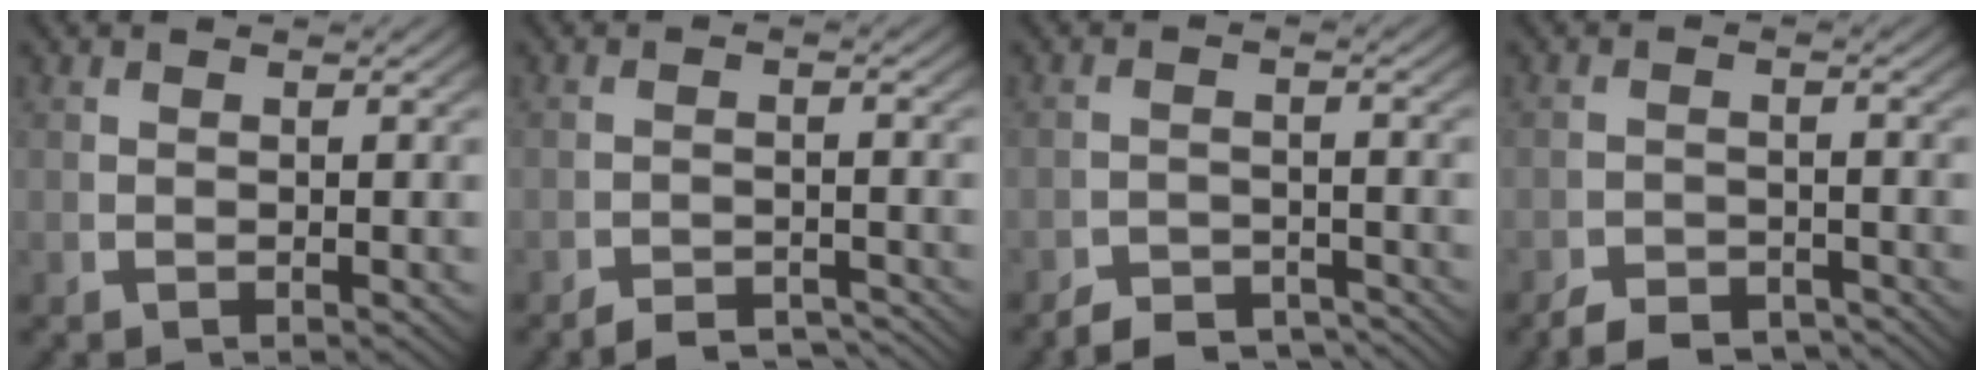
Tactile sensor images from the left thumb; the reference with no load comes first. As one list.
[{"total": 4.5, "force": [-4.2, 1.1, 1.2], "torque": [-0.009, -0.013, -0.069]}, {"total": 4.5, "force": [-4.0, 1.5, 1.4], "torque": [-0.010, -0.017, -0.067]}, {"total": 3.9, "force": [-3.5, 1.2, 1.1], "torque": [-0.002, -0.013, -0.060]}]